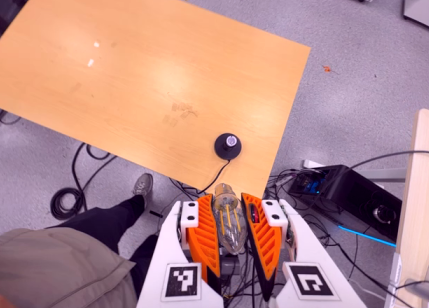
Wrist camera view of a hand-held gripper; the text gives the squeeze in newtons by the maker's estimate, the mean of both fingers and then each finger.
{"total": 22.8, "left": 24.6, "right": 20.9}